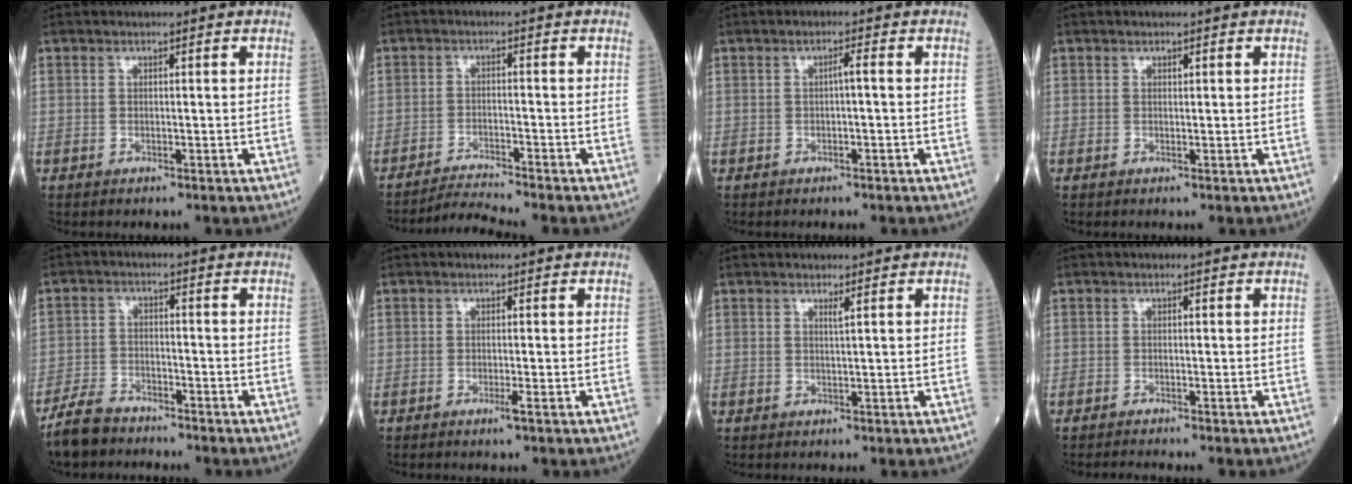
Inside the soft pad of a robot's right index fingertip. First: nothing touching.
{"total": 4.0, "force": [-3.7, -1.7, 0.0], "torque": [-0.010, -0.017, -0.066]}
{"total": 1.3, "force": [-0.2, 0.0, 1.3], "torque": [-0.019, 0.004, -0.003]}
{"total": 0.0}
{"total": 5.9, "force": [-5.3, 2.0, 1.7], "torque": [-0.044, -0.012, -0.102]}
{"total": 1.2, "force": [-0.6, -0.2, 0.9], "torque": [-0.019, -0.002, -0.012]}
{"total": 0.8, "force": [0.5, -0.3, 0.6], "torque": [-0.020, -0.007, 0.010]}
{"total": 1.3, "force": [-1.3, -0.3, 0.3], "torque": [-0.007, -0.003, -0.021]}